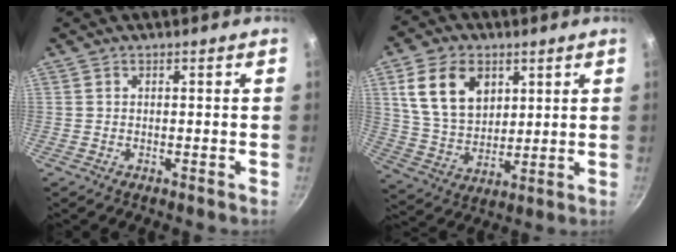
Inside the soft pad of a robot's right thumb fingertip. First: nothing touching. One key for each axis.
{"total": 13.9, "fx": 5.2, "fy": 9.7, "fz": 8.5, "tx": -0.129, "ty": -0.018, "tz": 0.104}